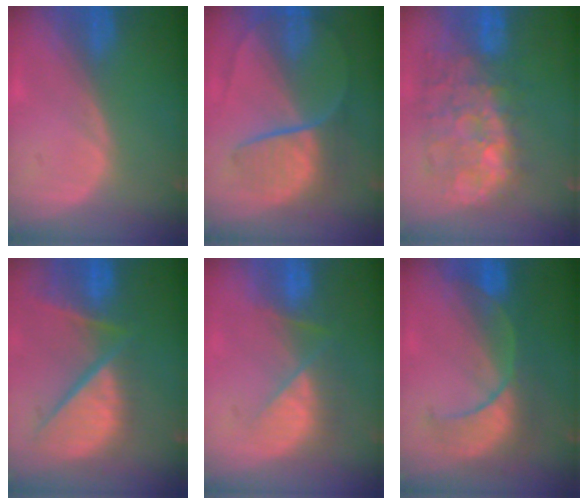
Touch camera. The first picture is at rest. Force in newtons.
{"total": 8.5, "press": 7.4, "slide": 4.1}
{"total": 11.3, "press": 10.5, "slide": 4.1}
{"total": 12.4, "press": 10.2, "slide": 7.0}
{"total": 7.8, "press": 7.1, "slide": 3.1}
{"total": 8.1, "press": 8.1, "slide": 0.6}